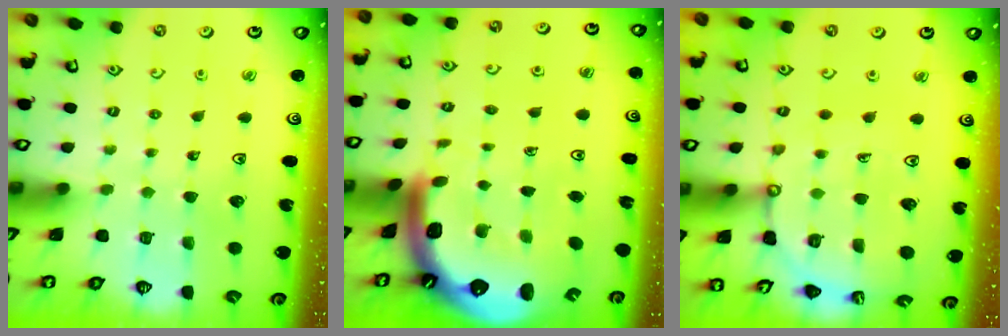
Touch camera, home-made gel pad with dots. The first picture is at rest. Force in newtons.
{"total": 6.7, "press": 6.6, "slide": 0.9}
{"total": 12.6, "press": 12.4, "slide": 1.8}